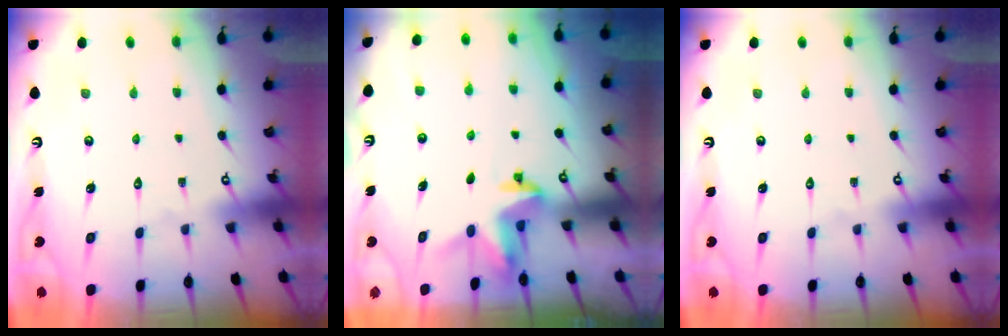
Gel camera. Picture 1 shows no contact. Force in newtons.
{"total": 3.6, "press": 3.6, "slide": 0.3}
{"total": 0.0}